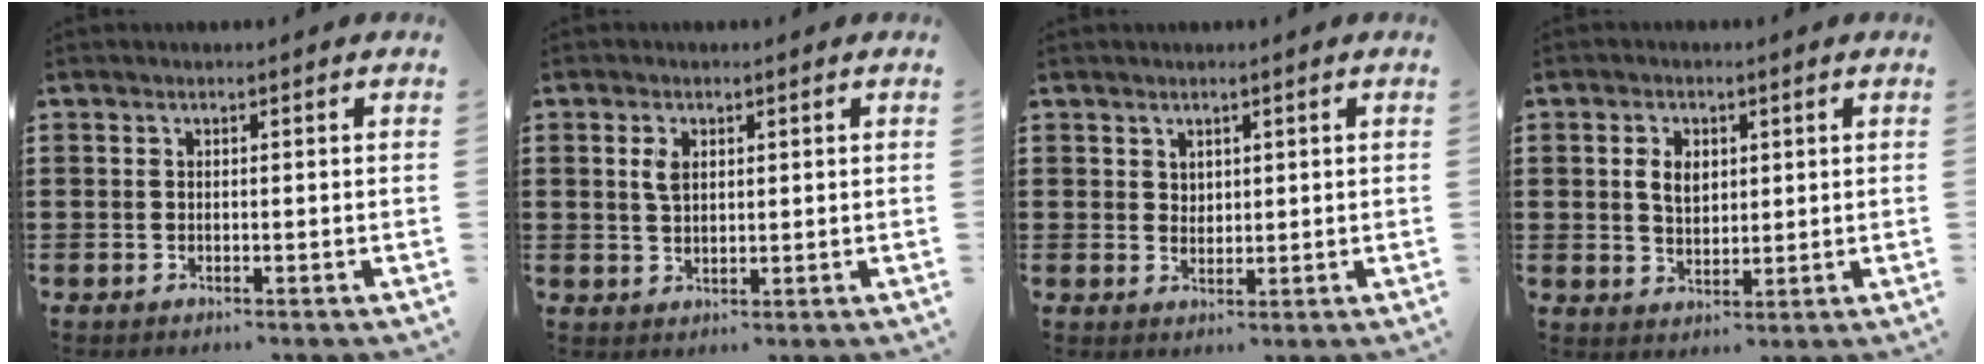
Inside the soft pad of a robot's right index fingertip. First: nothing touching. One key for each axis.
{"total": 2.8, "fx": 0.9, "fy": 1.6, "fz": 2.2, "tx": -0.048, "ty": 0.006, "tz": 0.015}
{"total": 1.6, "fx": 1.2, "fy": 1.1, "fz": 0.2, "tx": -0.007, "ty": 0.003, "tz": 0.024}
{"total": 3.8, "fx": 0.8, "fy": 2.5, "fz": 2.7, "tx": -0.051, "ty": 0.008, "tz": 0.011}